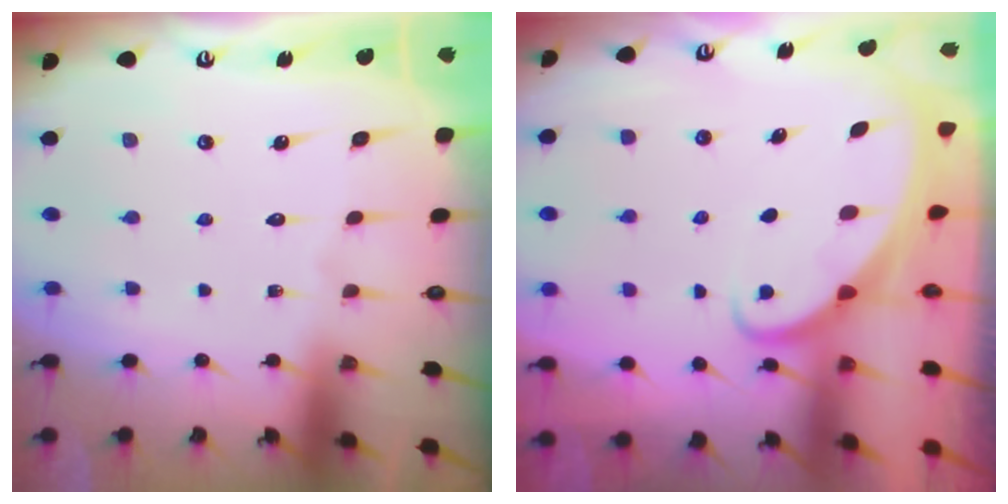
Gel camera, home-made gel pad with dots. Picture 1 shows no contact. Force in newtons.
{"total": 2.9, "press": 2.9, "slide": 0.3}